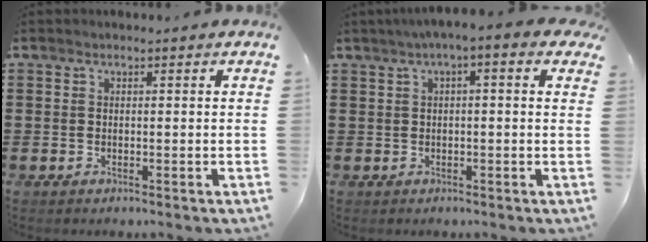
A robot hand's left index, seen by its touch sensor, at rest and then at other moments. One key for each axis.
{"total": 2.5, "fx": 0.3, "fy": 0.0, "fz": 2.4, "tx": -0.045, "ty": 0.000, "tz": 0.002}